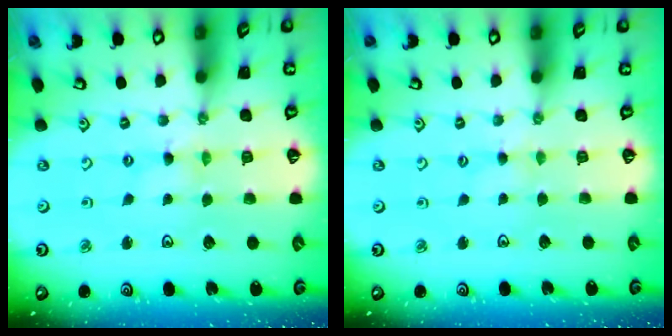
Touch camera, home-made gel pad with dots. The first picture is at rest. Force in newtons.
{"total": 1.5, "press": 1.4, "slide": 0.3}